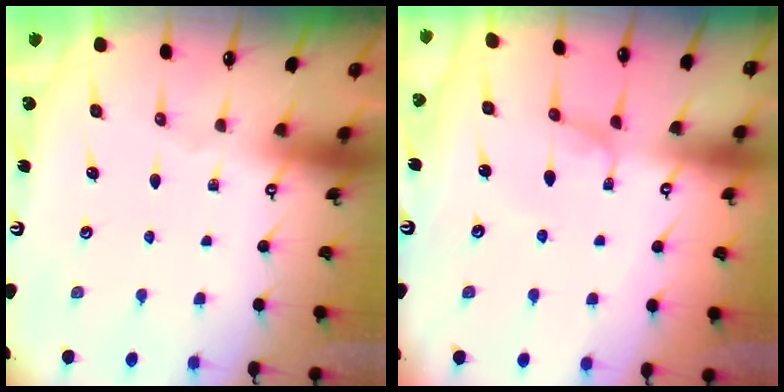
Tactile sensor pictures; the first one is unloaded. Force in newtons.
{"total": 0.7, "press": 0.5, "slide": 0.4}